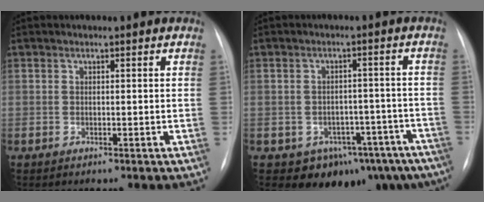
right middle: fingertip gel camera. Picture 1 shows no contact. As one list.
[{"total": 12.6, "force": [-8.8, 8.0, 4.3], "torque": [-0.030, 0.033, -0.105]}]